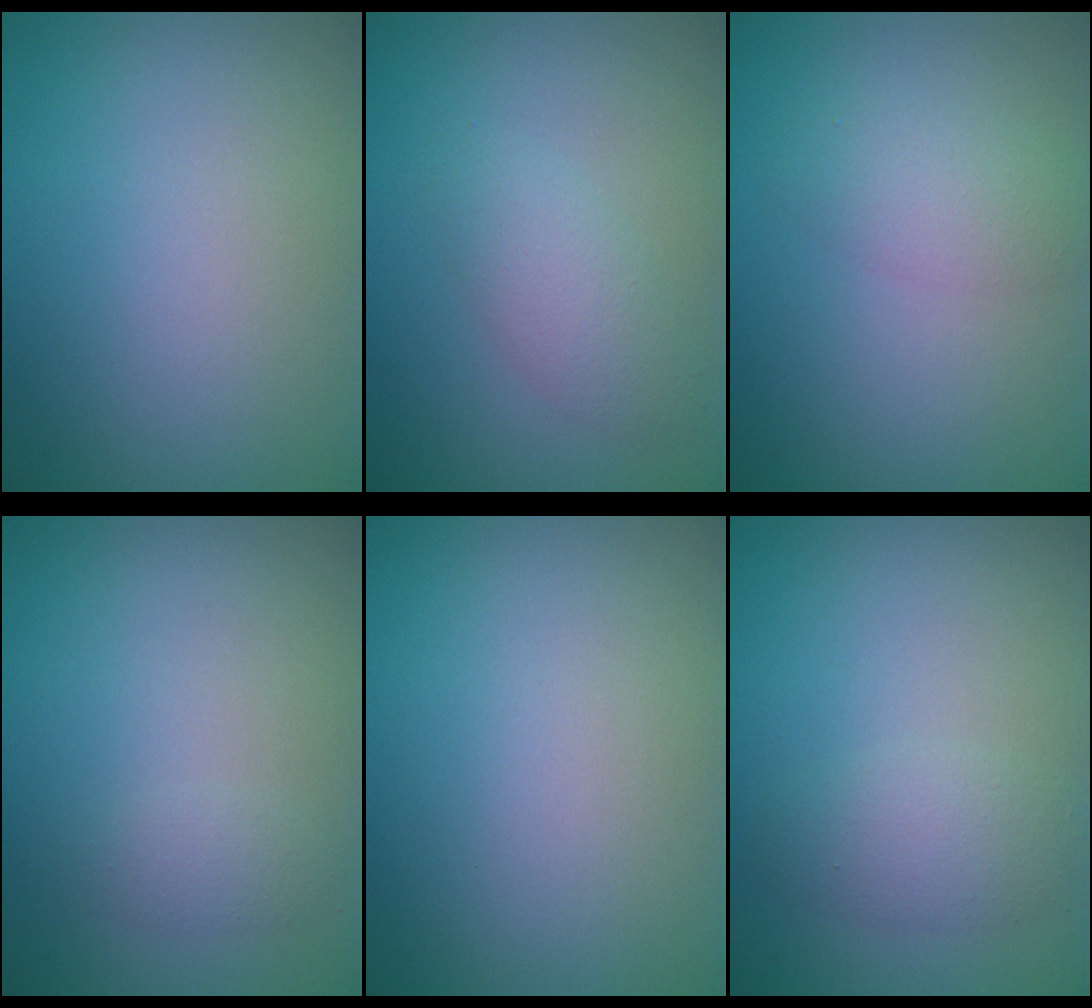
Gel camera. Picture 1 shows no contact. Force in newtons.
{"total": 2.5, "press": 2.5, "slide": 0.0}
{"total": 2.3, "press": 2.3, "slide": 0.0}
{"total": 1.1, "press": 1.1, "slide": 0.0}
{"total": 0.0}
{"total": 2.5, "press": 2.5, "slide": 0.2}